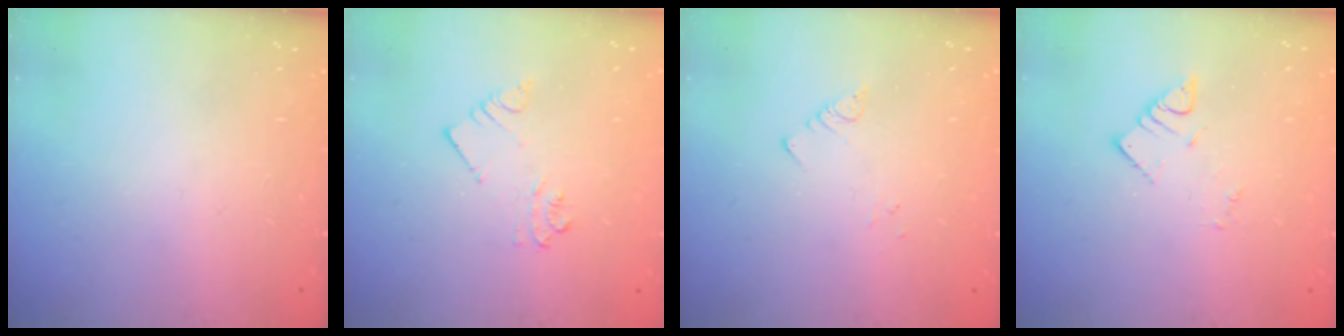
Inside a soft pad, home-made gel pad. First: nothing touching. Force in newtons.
{"total": 3.2, "press": 3.2, "slide": 0.2}
{"total": 1.9, "press": 1.9, "slide": 0.2}
{"total": 3.2, "press": 3.2, "slide": 0.1}